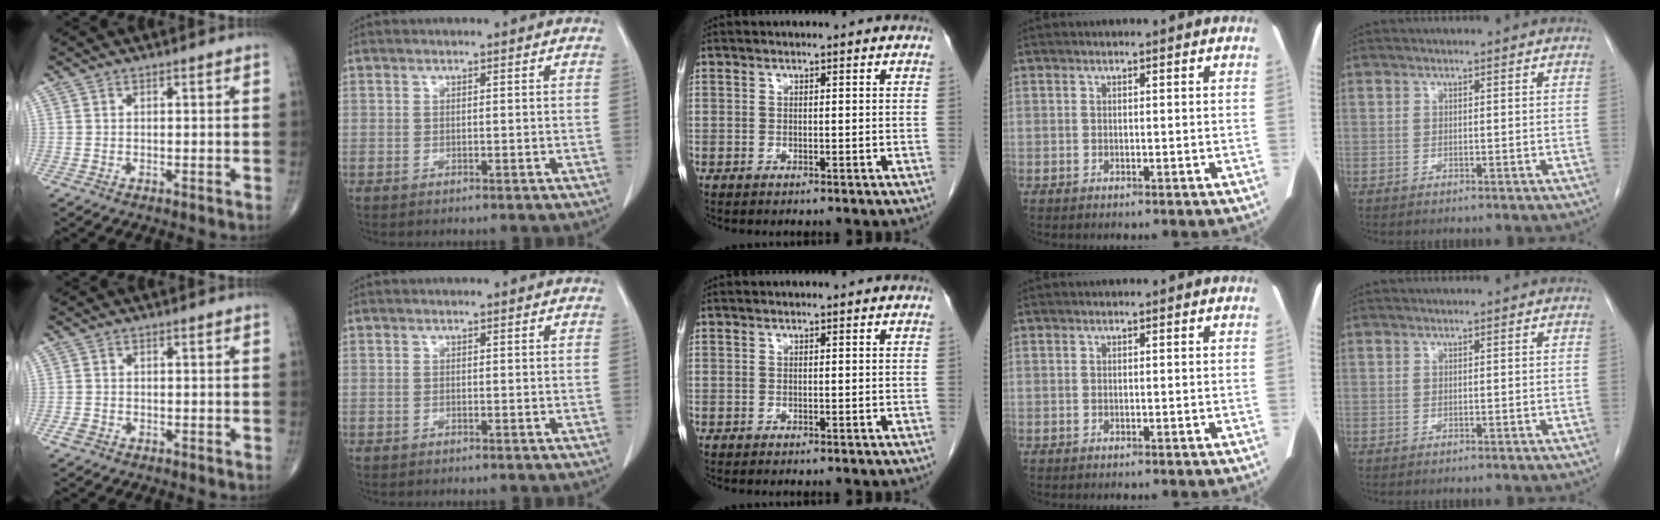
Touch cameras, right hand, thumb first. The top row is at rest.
{"thumb": {"total": 1.6, "force": [-0.9, 1.1, 0.6], "torque": [-0.014, 0.005, -0.016]}}